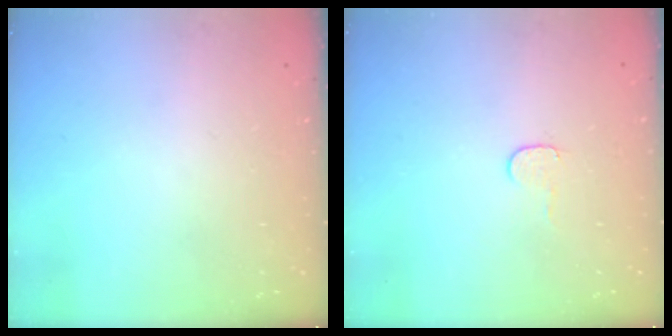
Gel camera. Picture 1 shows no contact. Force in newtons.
{"total": 4.0, "press": 4.0, "slide": 0.5}